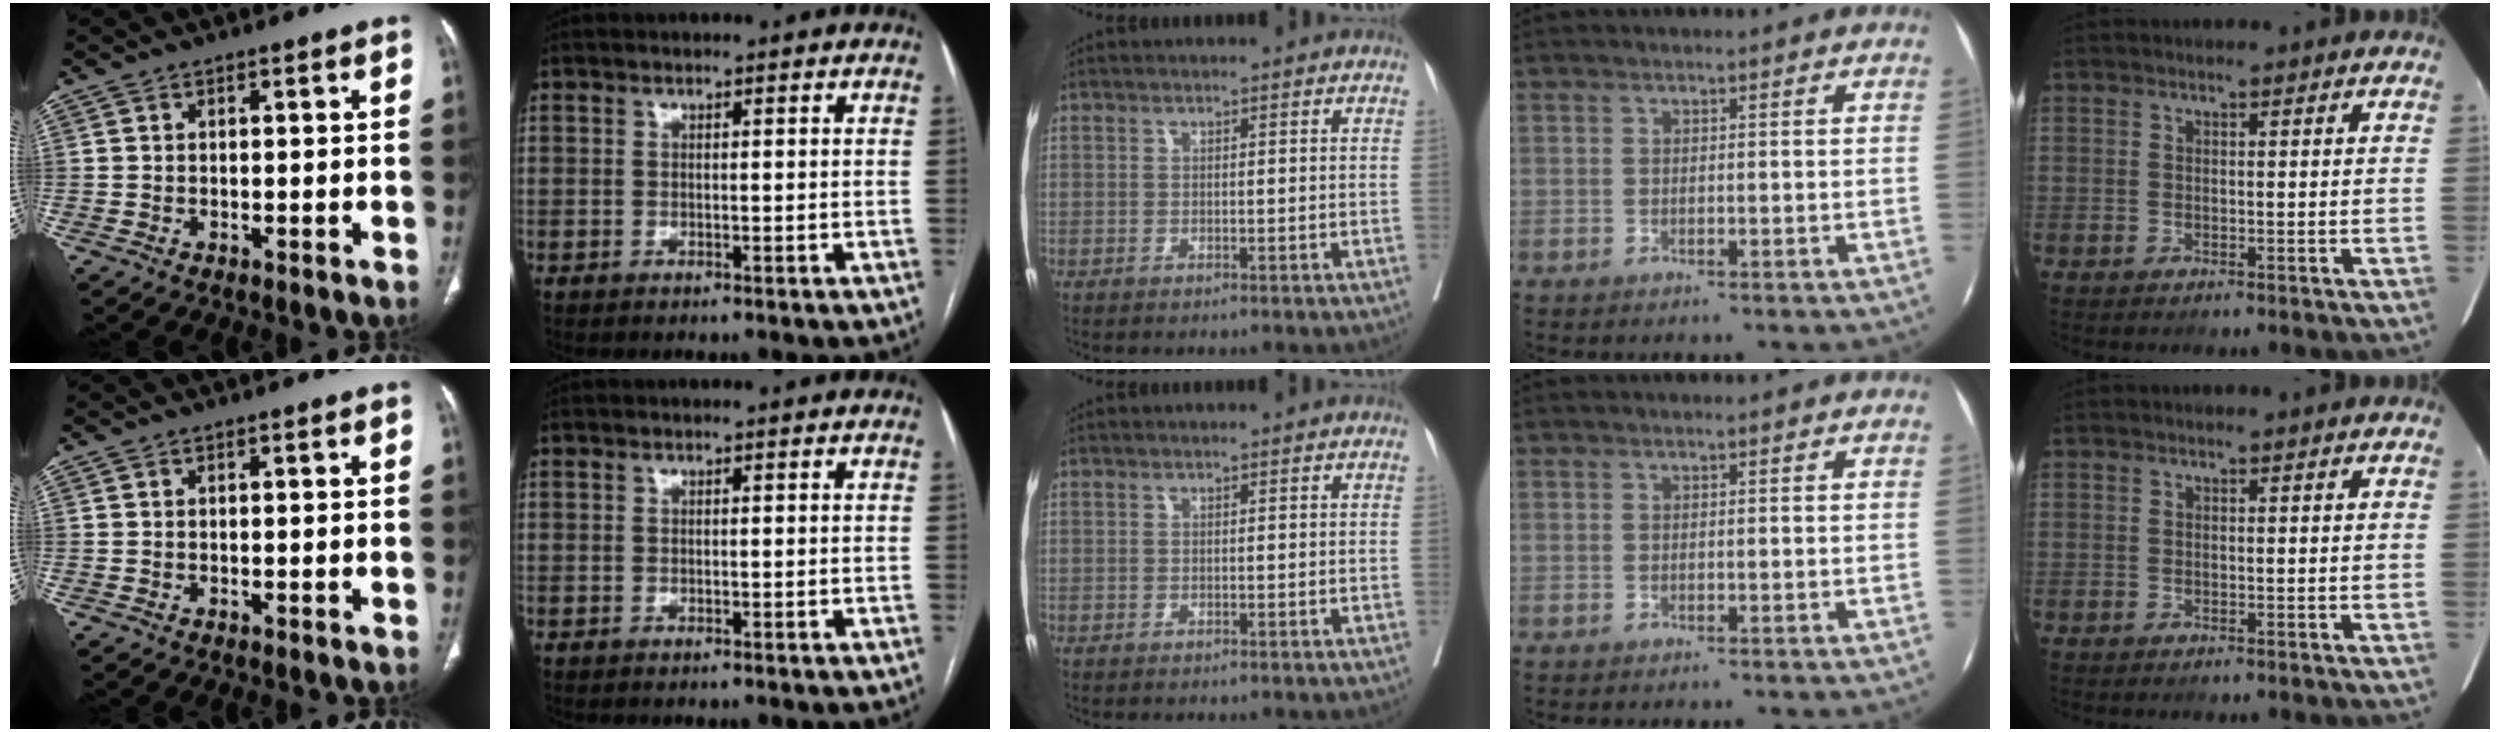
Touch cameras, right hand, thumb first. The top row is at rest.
{}